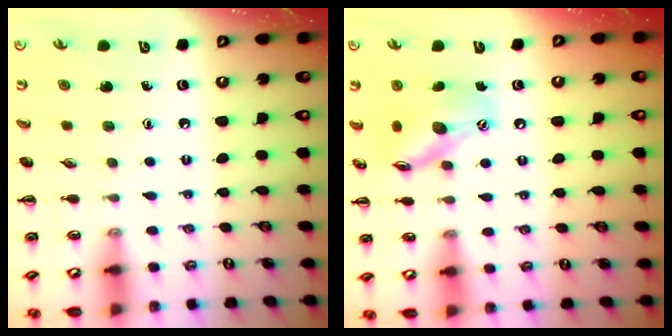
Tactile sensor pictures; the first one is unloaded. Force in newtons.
{"total": 13.3, "press": 13.2, "slide": 1.7}